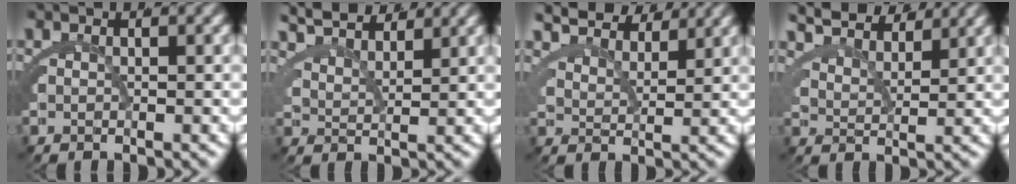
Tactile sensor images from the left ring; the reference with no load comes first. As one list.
[{"total": 4.3, "force": [4.0, 0.2, 1.5], "torque": [-0.024, 0.005, 0.073]}, {"total": 6.0, "force": [5.2, 1.4, 2.5], "torque": [-0.031, 0.014, 0.084]}, {"total": 5.4, "force": [4.8, 1.0, 2.3], "torque": [-0.031, 0.012, 0.080]}]